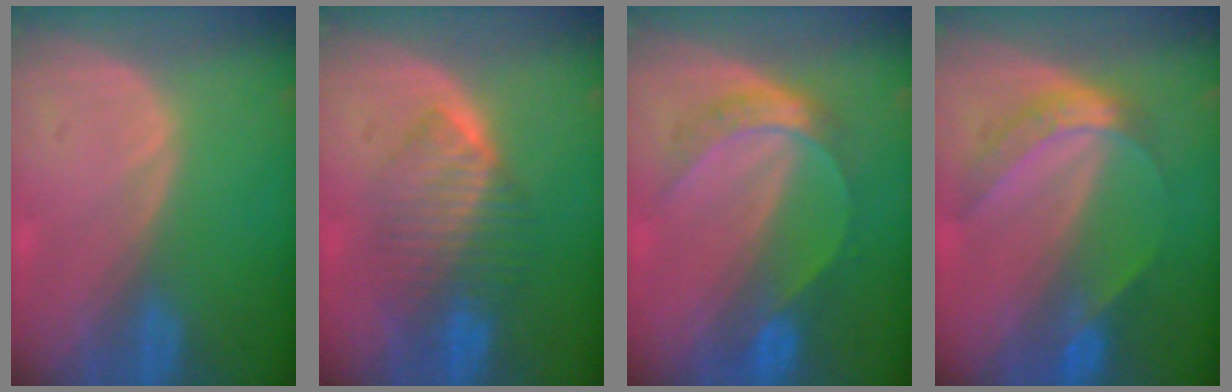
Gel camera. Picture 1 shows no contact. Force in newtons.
{"total": 7.2, "press": 7.1, "slide": 1.0}
{"total": 5.6, "press": 5.6, "slide": 0.2}
{"total": 6.2, "press": 5.3, "slide": 3.3}